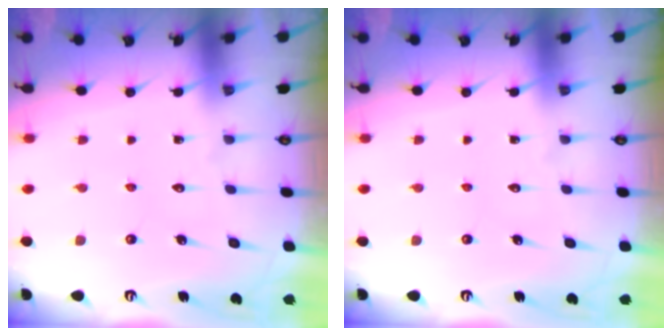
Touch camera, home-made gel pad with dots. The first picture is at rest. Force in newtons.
{"total": 0.0}